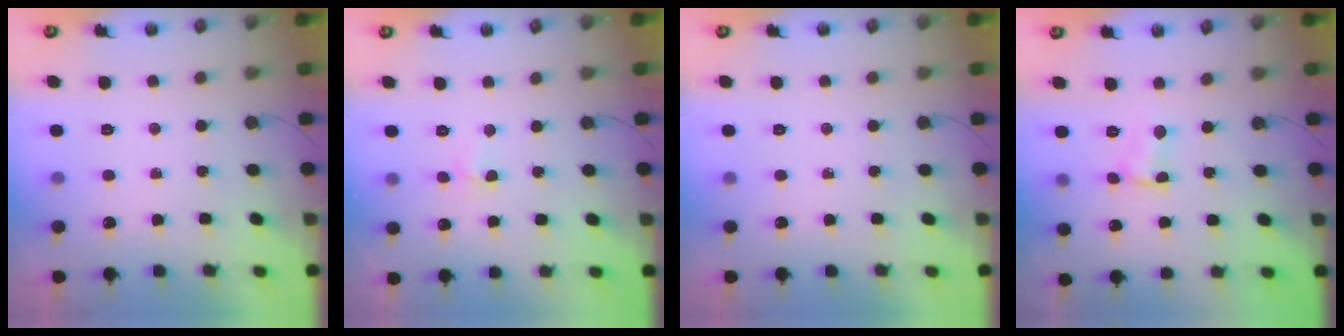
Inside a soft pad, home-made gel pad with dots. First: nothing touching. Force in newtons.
{"total": 2.9, "press": 2.8, "slide": 0.7}
{"total": 0.0}
{"total": 2.9, "press": 2.8, "slide": 0.3}